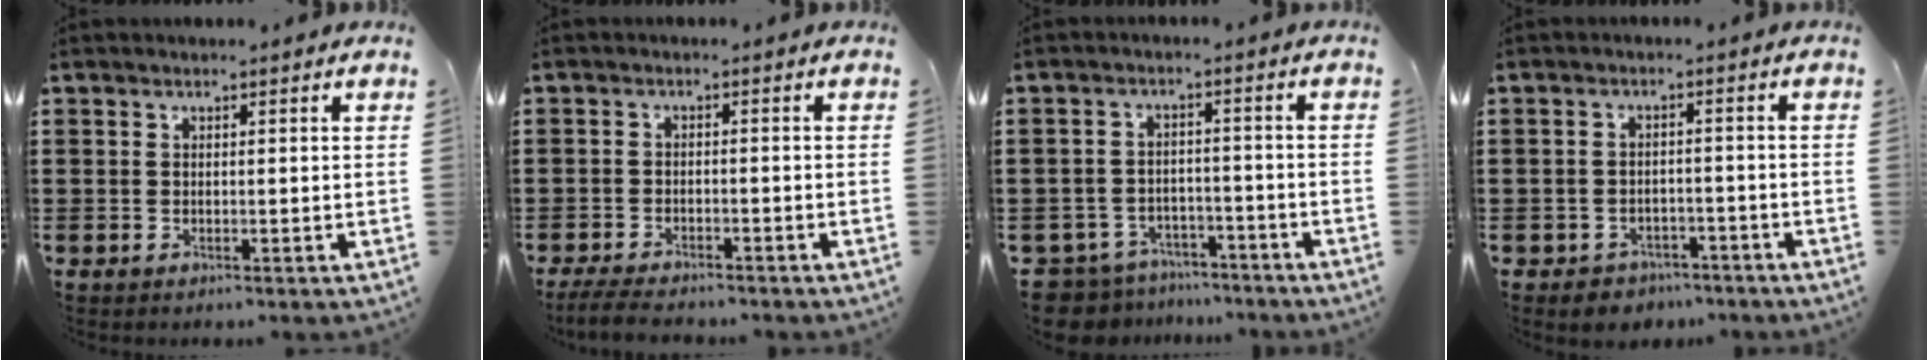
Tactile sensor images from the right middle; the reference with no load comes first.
{"total": 3.4, "force": [-3.2, 0.5, 0.9], "torque": [-0.025, -0.004, -0.067]}
{"total": 5.1, "force": [-5.0, 1.1, 0.2], "torque": [-0.030, 0.001, -0.110]}
{"total": 2.7, "force": [-2.5, 0.8, -0.2], "torque": [-0.006, 0.000, -0.055]}